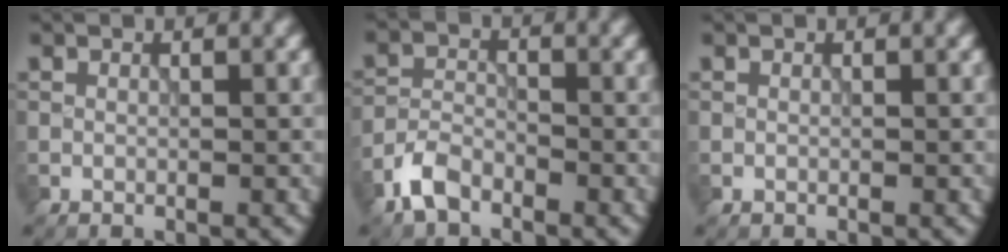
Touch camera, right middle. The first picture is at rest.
{"total": 3.1, "force": [-2.4, 1.5, 1.4], "torque": [-0.028, 0.004, -0.056]}
{"total": 0.0}